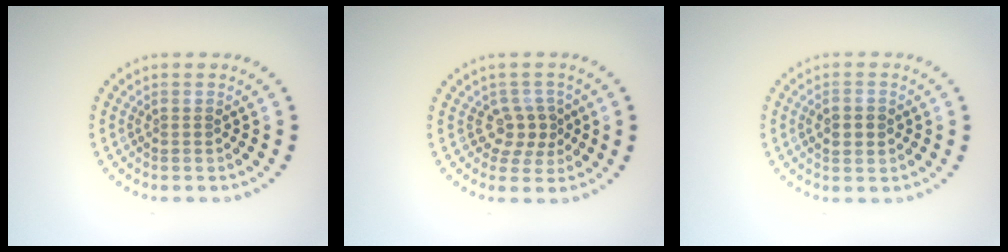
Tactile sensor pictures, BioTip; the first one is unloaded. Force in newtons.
{"total": 2.3, "press": 1.9, "slide": 1.3}
{"total": 2.2, "press": 2.1, "slide": 0.3}